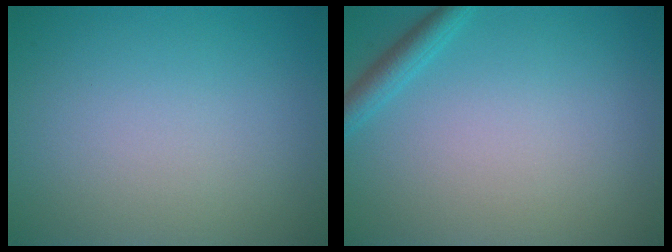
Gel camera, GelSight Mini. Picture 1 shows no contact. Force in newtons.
{"total": 1.9, "press": 1.9, "slide": 0.1}